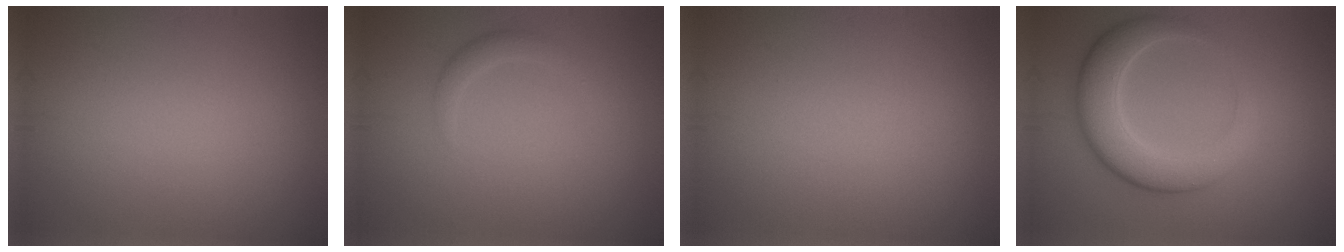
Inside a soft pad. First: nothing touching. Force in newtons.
{"total": 1.3, "press": 1.3, "slide": 0.2}
{"total": 0.0}
{"total": 6.1, "press": 6.1, "slide": 0.3}